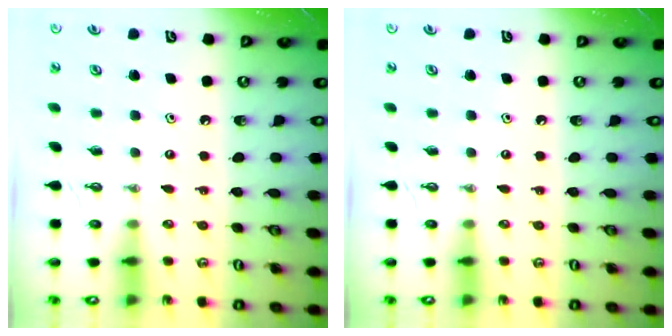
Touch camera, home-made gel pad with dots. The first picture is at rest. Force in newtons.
{"total": 0.0}